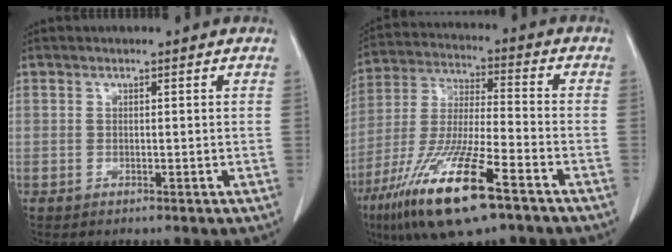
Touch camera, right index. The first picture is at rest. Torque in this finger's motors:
{"motor_torque": [1.27, -0.87, 1.05, 0.21]}